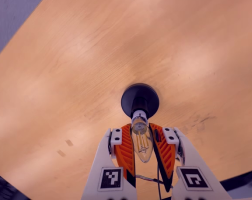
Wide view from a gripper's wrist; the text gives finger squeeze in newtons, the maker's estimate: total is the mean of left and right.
{"total": 16.7, "left": 15.2, "right": 18.2}